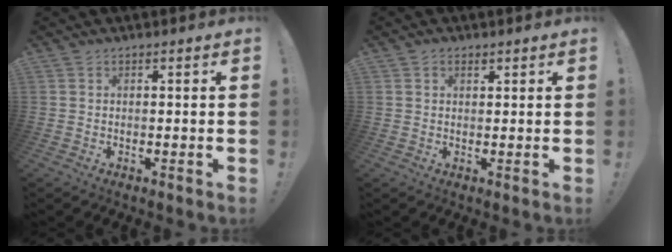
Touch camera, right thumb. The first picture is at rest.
{"total": 1.4, "force": [1.0, 0.9, 0.5], "torque": [-0.007, 0.000, 0.017]}